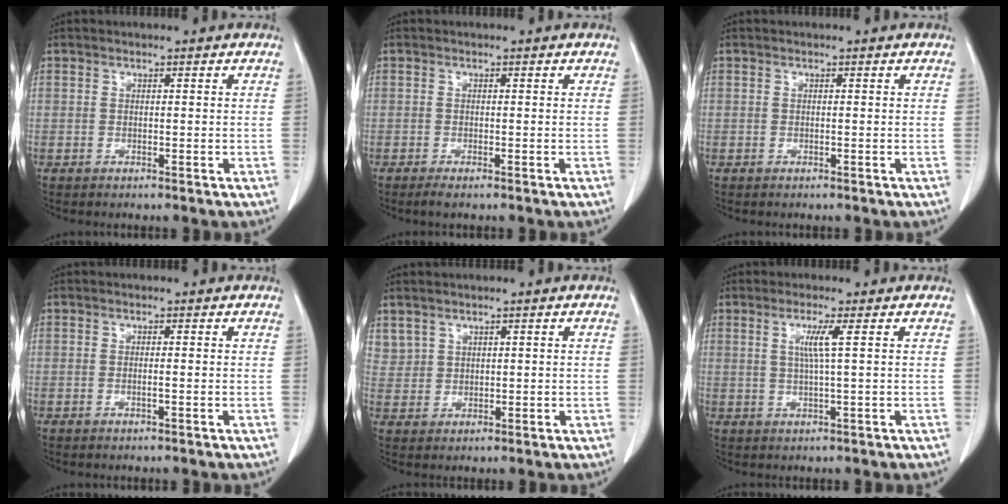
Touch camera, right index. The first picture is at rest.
{"total": 1.4, "force": [-1.0, 0.2, 1.0], "torque": [-0.017, -0.003, -0.016]}
{"total": 0.0}
{"total": 0.6, "force": [0.0, -0.1, 0.6], "torque": [-0.008, 0.002, 0.002]}
{"total": 3.3, "force": [2.3, 2.3, 0.2], "torque": [0.008, 0.006, 0.052]}
{"total": 3.3, "force": [0.9, -0.7, 3.1], "torque": [-0.063, -0.002, 0.017]}